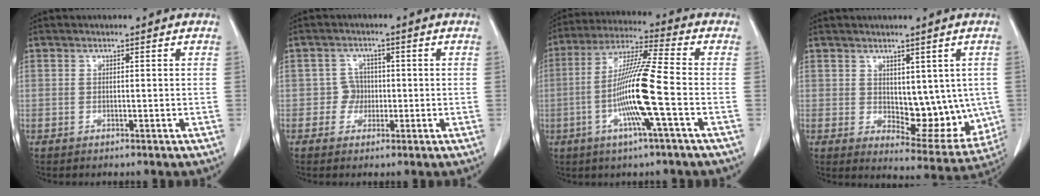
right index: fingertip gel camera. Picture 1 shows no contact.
{"total": 2.8, "force": [-0.5, 2.7, 0.3], "torque": [0.005, 0.010, -0.009]}
{"total": 13.2, "force": [-3.2, -0.6, 12.8], "torque": [-0.250, -0.004, -0.070]}
{"total": 10.5, "force": [0.5, 5.5, 9.0], "torque": [-0.097, -0.011, 0.025]}